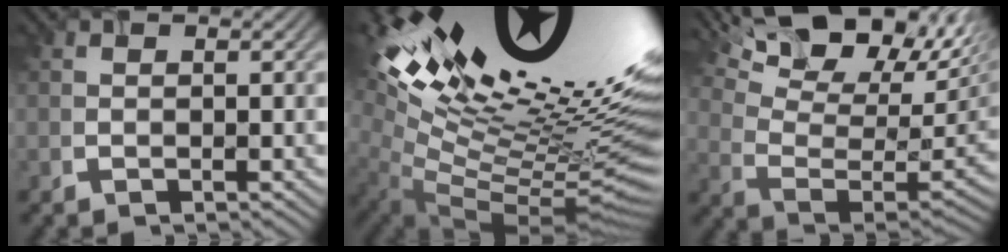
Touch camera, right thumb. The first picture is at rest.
{"total": 20.7, "force": [9.2, 6.2, 17.5], "torque": [-0.275, 0.023, 0.145]}
{"total": 16.8, "force": [9.2, 7.0, 12.2], "torque": [-0.229, 0.027, 0.125]}